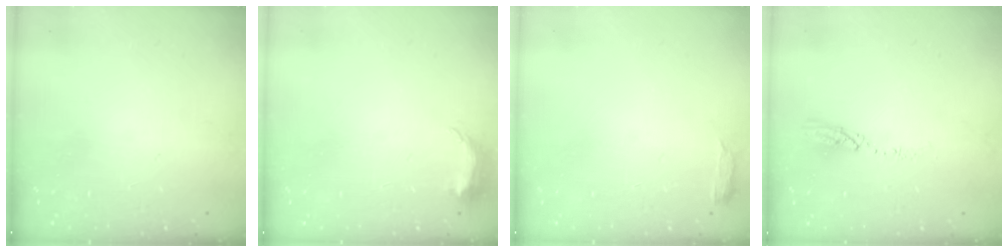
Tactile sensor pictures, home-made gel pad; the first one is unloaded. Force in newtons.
{"total": 6.3, "press": 6.2, "slide": 1.2}
{"total": 2.8, "press": 2.8, "slide": 0.5}
{"total": 3.5, "press": 3.5, "slide": 0.2}